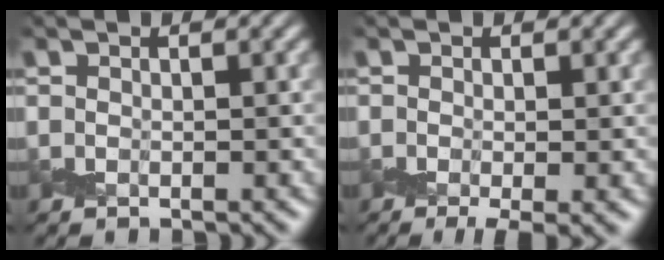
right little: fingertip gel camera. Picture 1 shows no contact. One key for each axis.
{"total": 3.0, "fx": -1.1, "fy": 1.1, "fz": 2.5, "tx": -0.045, "ty": -0.004, "tz": -0.026}